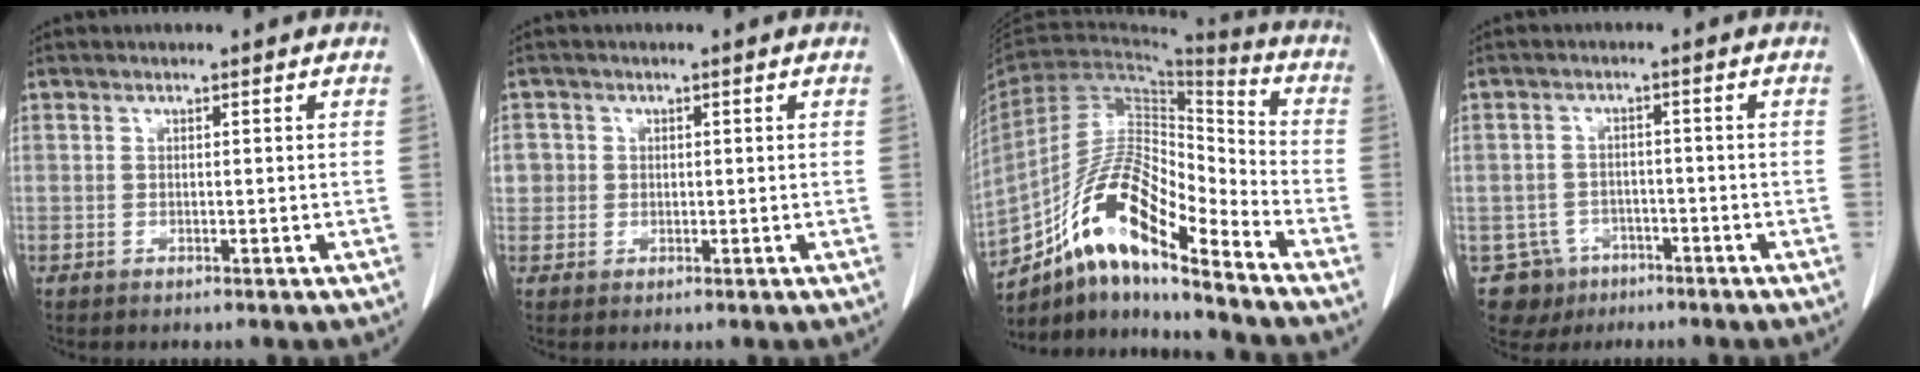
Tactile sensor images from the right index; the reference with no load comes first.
{"total": 2.6, "force": [0.3, 2.6, 0.2], "torque": [0.012, 0.006, 0.008]}
{"total": 15.1, "force": [-10.2, 3.1, 10.7], "torque": [-0.197, 0.026, -0.179]}
{"total": 7.9, "force": [-5.2, 5.9, 0.6], "torque": [-0.009, 0.017, -0.078]}